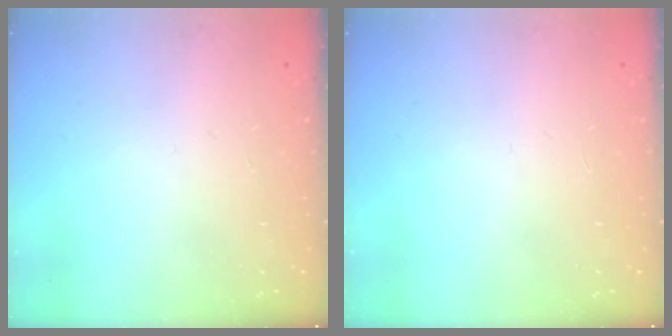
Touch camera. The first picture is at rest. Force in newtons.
{"total": 0.0}